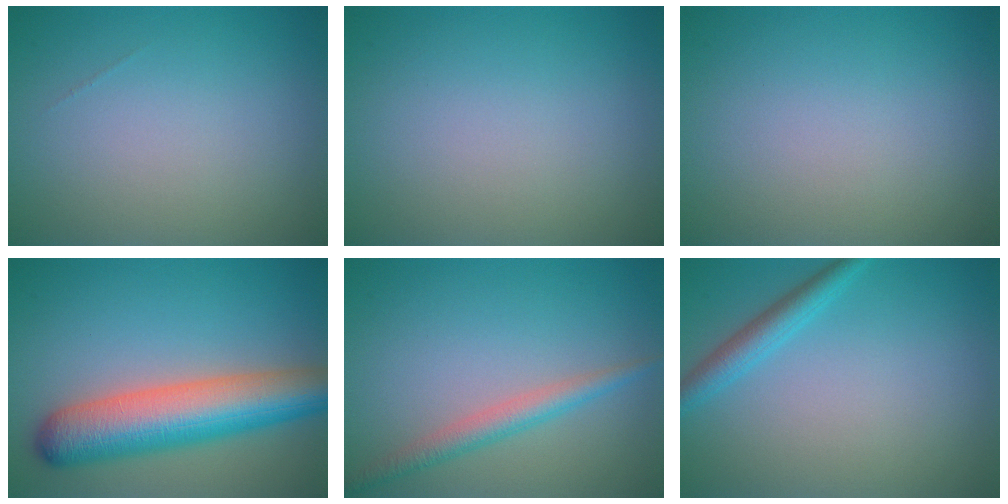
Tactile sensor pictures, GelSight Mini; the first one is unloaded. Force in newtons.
{"total": 0.0}
{"total": 0.0}
{"total": 9.0, "press": 9.0, "slide": 0.4}
{"total": 2.5, "press": 2.5, "slide": 0.0}
{"total": 2.4, "press": 2.4, "slide": 0.2}